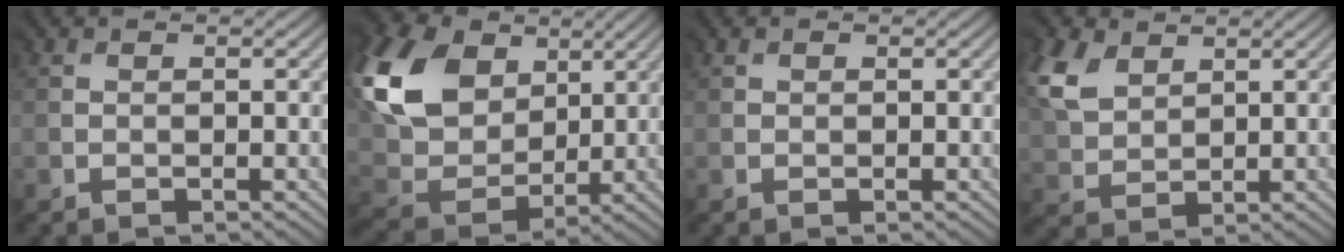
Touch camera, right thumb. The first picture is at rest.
{"total": 14.7, "force": [6.4, 10.7, 7.9], "torque": [-0.223, 0.027, 0.125]}
{"total": 0.9, "force": [0.6, 0.6, 0.2], "torque": [0.002, 0.000, 0.012]}
{"total": 7.0, "force": [4.2, 4.6, 3.2], "torque": [-0.120, 0.019, 0.090]}